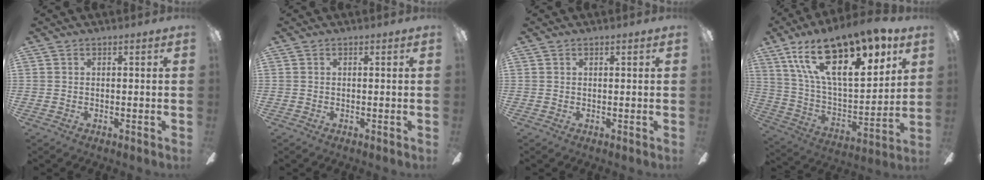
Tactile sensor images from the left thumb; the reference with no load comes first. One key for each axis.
{"total": 0.0}
{"total": 0.0}
{"total": 25.2, "fx": 16.2, "fy": 9.9, "fz": 16.5, "tx": -0.292, "ty": -0.088, "tz": 0.281}